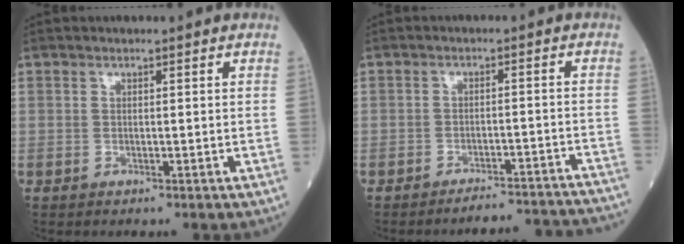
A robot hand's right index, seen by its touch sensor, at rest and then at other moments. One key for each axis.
{"total": 12.1, "fx": -12.0, "fy": 0.2, "fz": 1.8, "tx": 0.004, "ty": 0.013, "tz": -0.138}